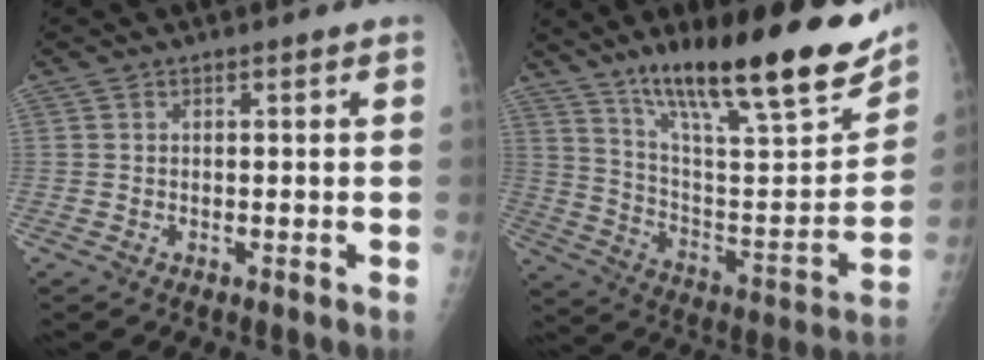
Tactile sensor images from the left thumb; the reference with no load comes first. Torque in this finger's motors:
{"motor_torque": [0.35, 0.25, 1.43, -1.34, 0.13]}